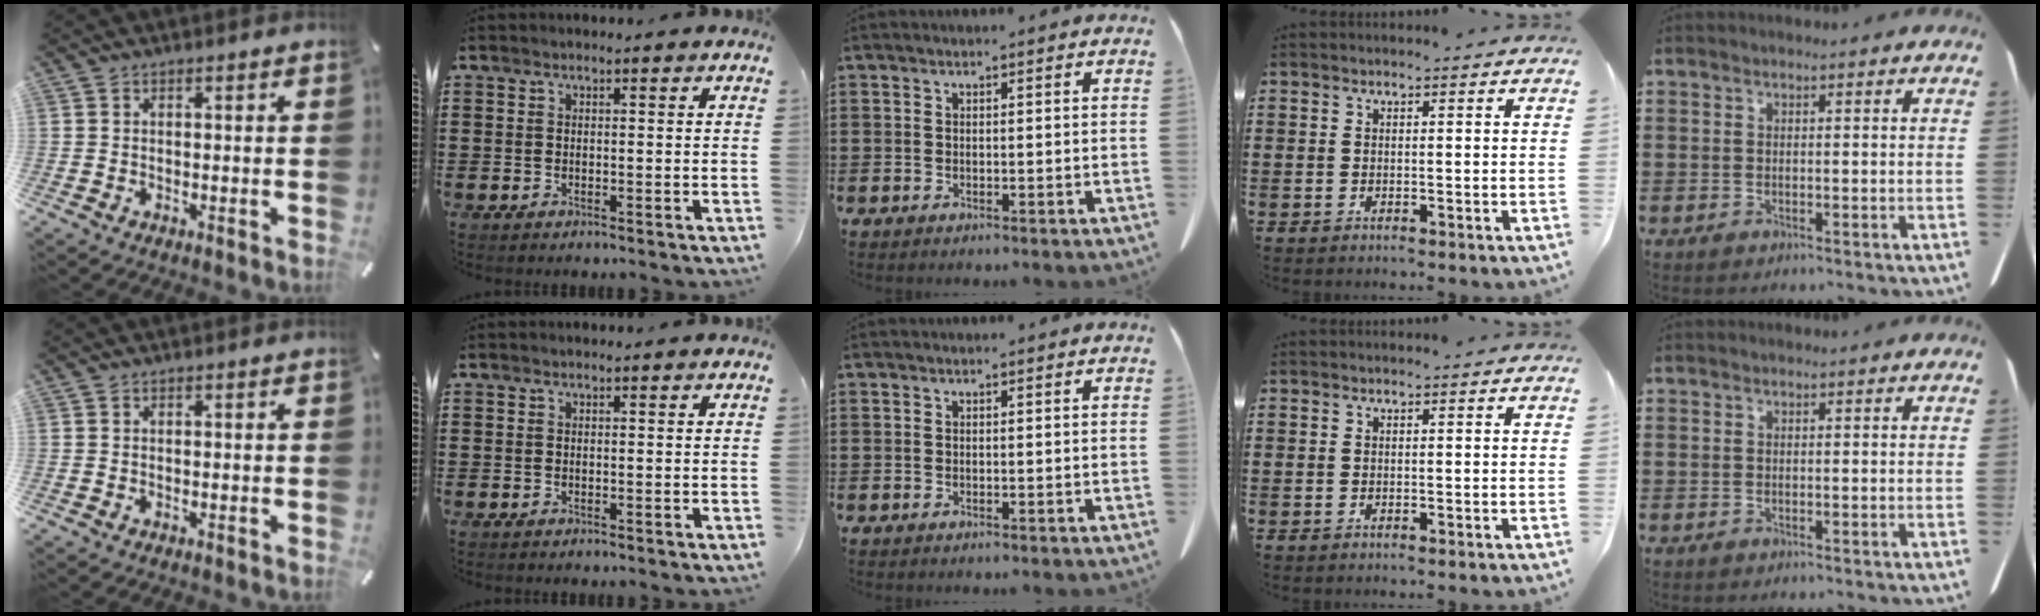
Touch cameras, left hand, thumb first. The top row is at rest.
{}